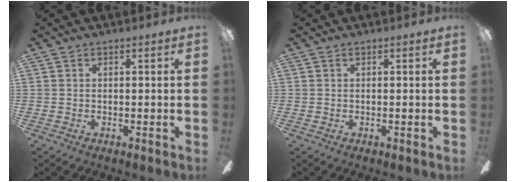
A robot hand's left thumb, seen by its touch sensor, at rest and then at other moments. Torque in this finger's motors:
{"motor_torque": [0.00, 0.00, 0.03, -0.03, 0.00]}